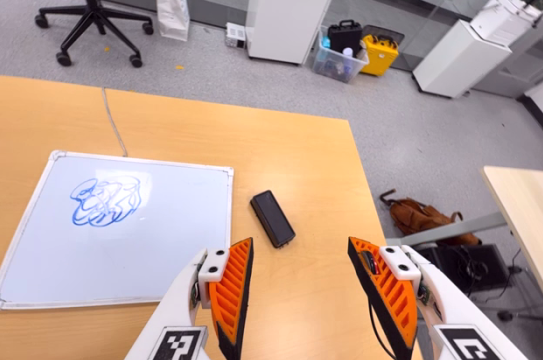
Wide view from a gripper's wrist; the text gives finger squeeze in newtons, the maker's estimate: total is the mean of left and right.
{"total": 0.0}